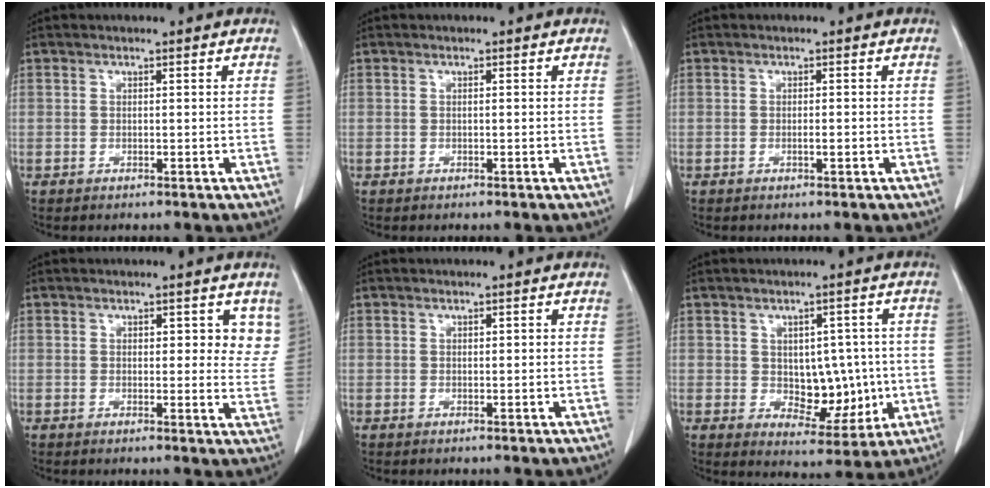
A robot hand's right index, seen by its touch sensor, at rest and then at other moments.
{"total": 0.0}
{"total": 0.8, "force": [-0.1, 0.1, 0.7], "torque": [-0.012, 0.002, 0.002]}
{"total": 5.5, "force": [2.7, 2.6, 4.0], "torque": [-0.029, -0.008, 0.026]}
{"total": 0.6, "force": [0.2, 0.1, 0.6], "torque": [-0.013, 0.001, 0.003]}
{"total": 8.2, "force": [-0.1, 5.1, 6.4], "torque": [-0.073, 0.007, 0.017]}